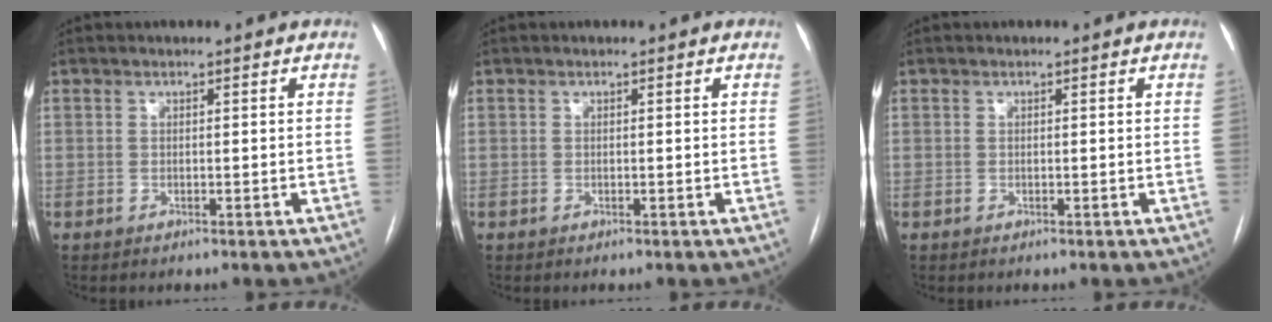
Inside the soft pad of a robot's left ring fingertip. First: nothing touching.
{"total": 0.0}
{"total": 0.0}